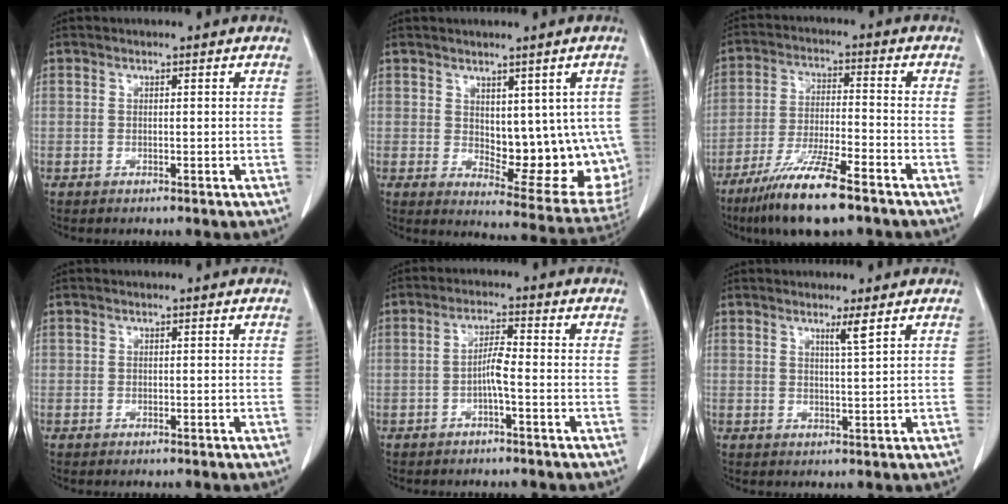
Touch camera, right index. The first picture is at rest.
{"total": 14.6, "force": [0.6, 6.9, 12.9], "torque": [-0.137, -0.007, 0.028]}
{"total": 11.8, "force": [-8.2, 1.2, 8.4], "torque": [-0.162, -0.030, -0.148]}
{"total": 0.0}
{"total": 3.3, "force": [-1.0, 0.2, 3.2], "torque": [-0.058, 0.004, -0.021]}
{"total": 2.2, "force": [1.4, -0.7, 1.6], "torque": [-0.031, -0.009, 0.027]}